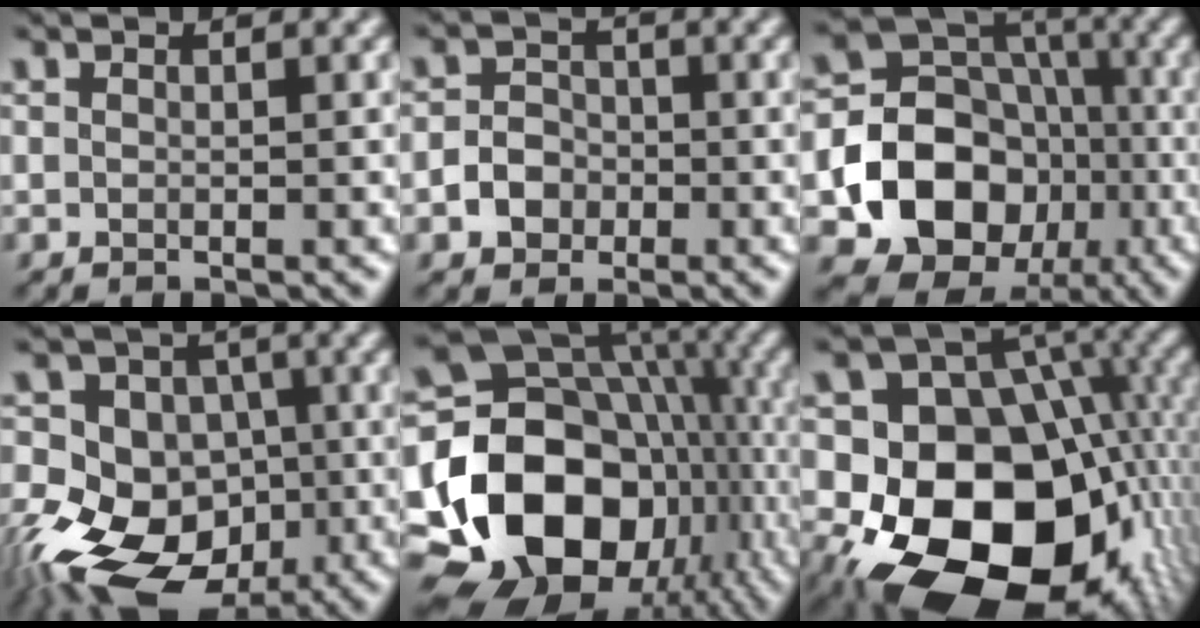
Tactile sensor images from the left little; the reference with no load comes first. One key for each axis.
{"total": 2.8, "fx": -1.1, "fy": 2.3, "fz": 1.1, "tx": -0.007, "ty": 0.003, "tz": -0.025}
{"total": 14.6, "fx": -3.9, "fy": 12.4, "fz": 6.6, "tx": -0.124, "ty": -0.015, "tz": -0.088}
{"total": 17.8, "fx": -8.1, "fy": 12.8, "fz": 9.3, "tx": -0.160, "ty": -0.010, "tz": -0.147}
{"total": 19.2, "fx": -4.7, "fy": 15.1, "fz": 10.8, "tx": -0.208, "ty": -0.015, "tz": -0.074}
{"total": 19.8, "fx": -4.1, "fy": 15.0, "fz": 12.3, "tx": -0.199, "ty": -0.020, "tz": -0.055}